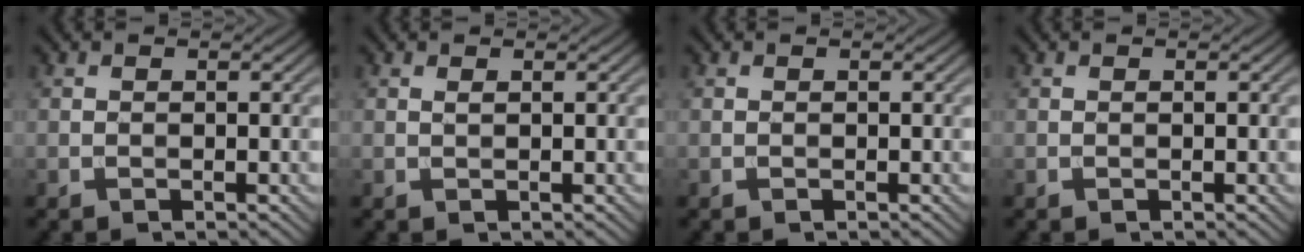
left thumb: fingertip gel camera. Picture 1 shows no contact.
{"total": 0.5, "force": [0.3, 0.1, 0.4], "torque": [-0.009, 0.000, 0.005]}
{"total": 0.0}
{"total": 0.0}